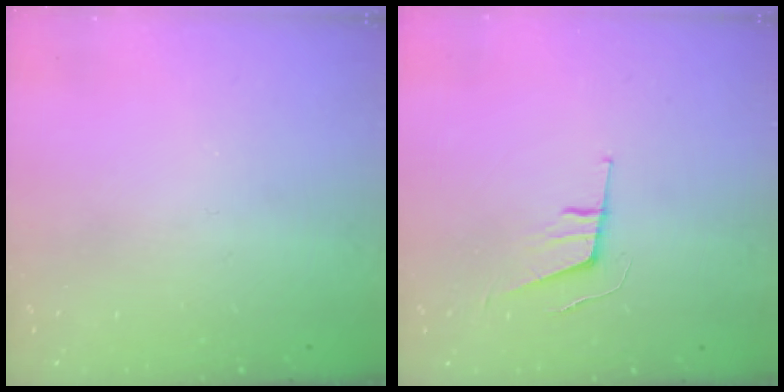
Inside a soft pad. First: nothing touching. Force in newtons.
{"total": 6.4, "press": 5.9, "slide": 2.5}